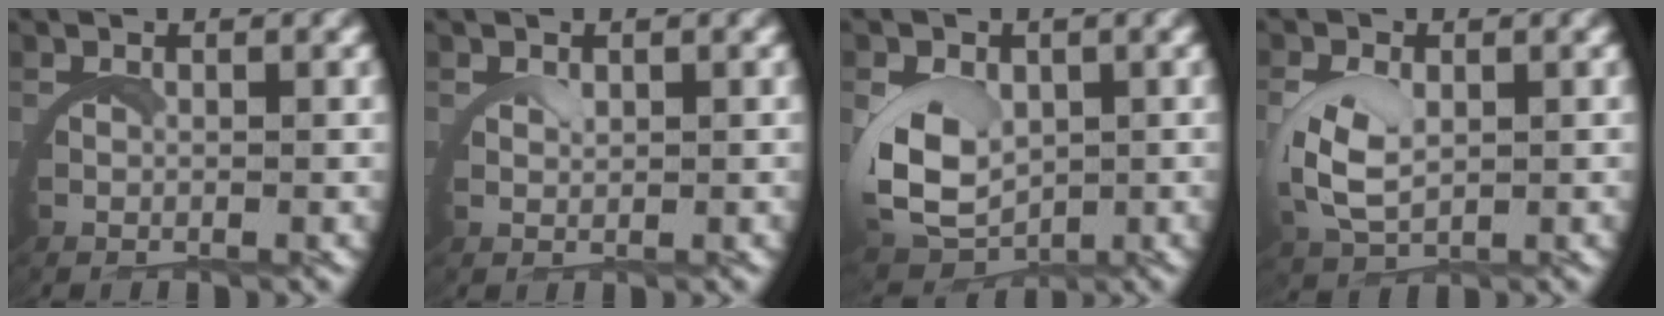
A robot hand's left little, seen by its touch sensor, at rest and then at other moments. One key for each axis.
{"total": 1.2, "fx": 1.1, "fy": -0.5, "fz": 0.1, "tx": -0.006, "ty": -0.003, "tz": 0.024}
{"total": 6.0, "fx": 0.3, "fy": 4.4, "fz": 4.1, "tx": -0.115, "ty": -0.028, "tz": 0.021}
{"total": 3.4, "fx": 0.7, "fy": 1.8, "fz": 2.8, "tx": -0.082, "ty": -0.005, "tz": 0.023}